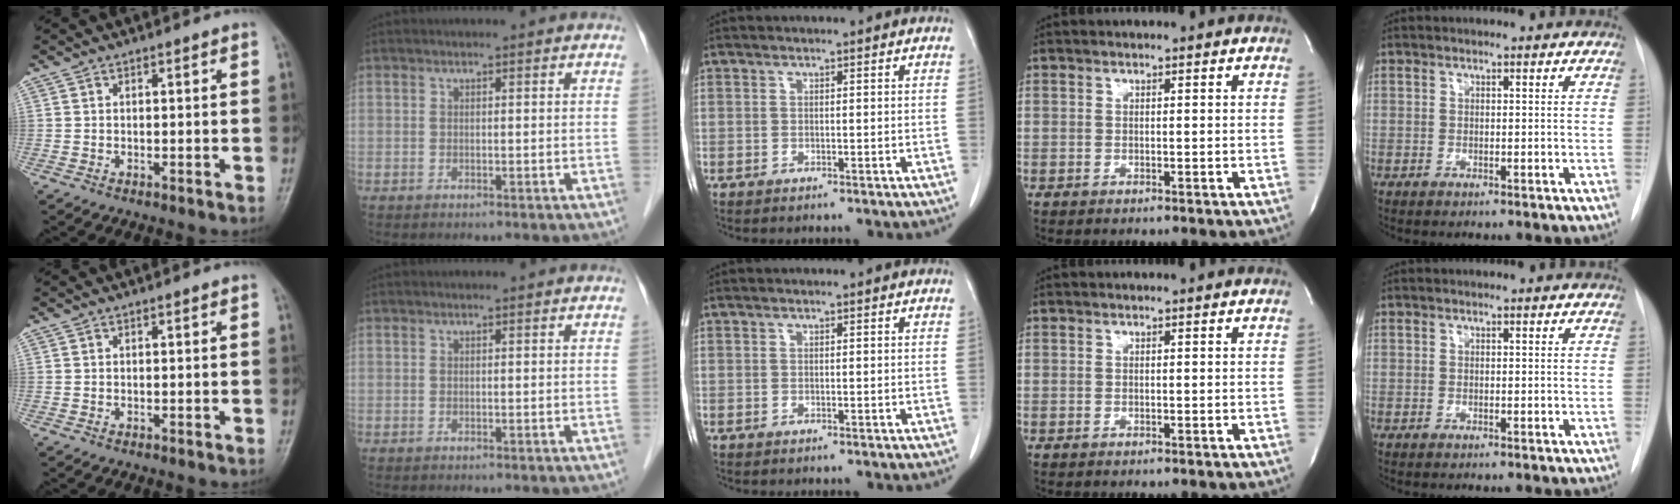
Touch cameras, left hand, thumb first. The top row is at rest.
{}